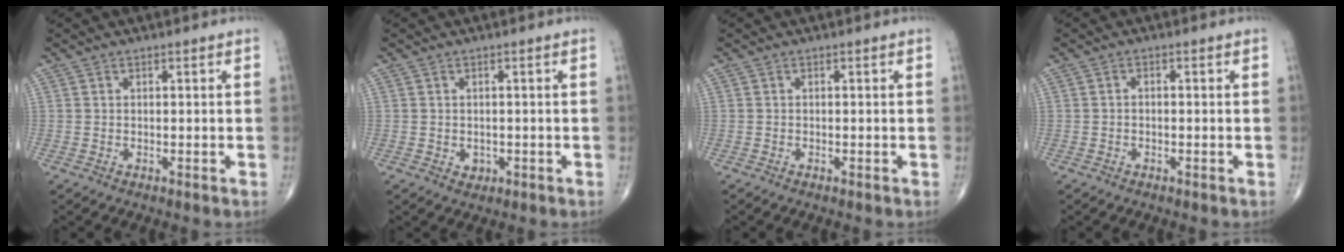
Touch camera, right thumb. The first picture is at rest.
{"total": 1.6, "force": [-0.4, 1.4, 0.7], "torque": [-0.005, 0.002, -0.001]}
{"total": 0.0}
{"total": 0.8, "force": [-0.3, 0.5, 0.5], "torque": [-0.007, 0.003, -0.008]}